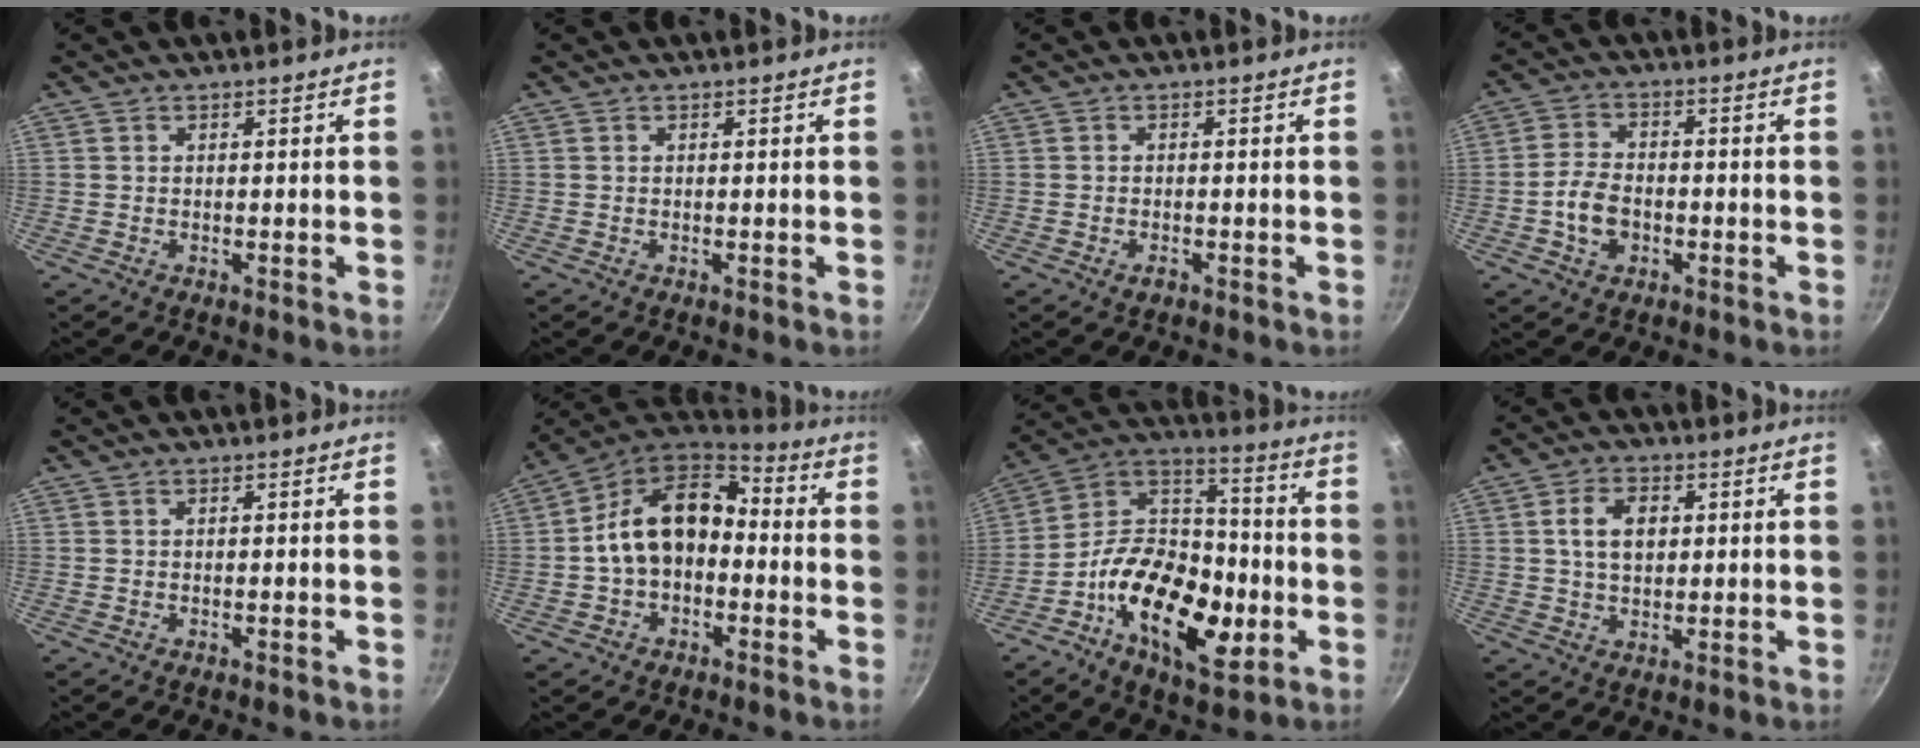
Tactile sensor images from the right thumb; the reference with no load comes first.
{"total": 0.0}
{"total": 1.4, "force": [-0.8, 0.8, 0.9], "torque": [-0.018, 0.003, -0.016]}
{"total": 6.5, "force": [-2.0, 4.5, 4.2], "torque": [-0.070, 0.019, -0.042]}
{"total": 0.0}
{"total": 15.7, "force": [-0.9, 10.9, 11.3], "torque": [-0.168, 0.053, -0.030]}
{"total": 23.6, "force": [-7.2, 13.3, 18.2], "torque": [-0.276, 0.040, -0.136]}
{"total": 6.8, "force": [1.2, 4.6, 4.8], "torque": [-0.069, 0.006, 0.019]}